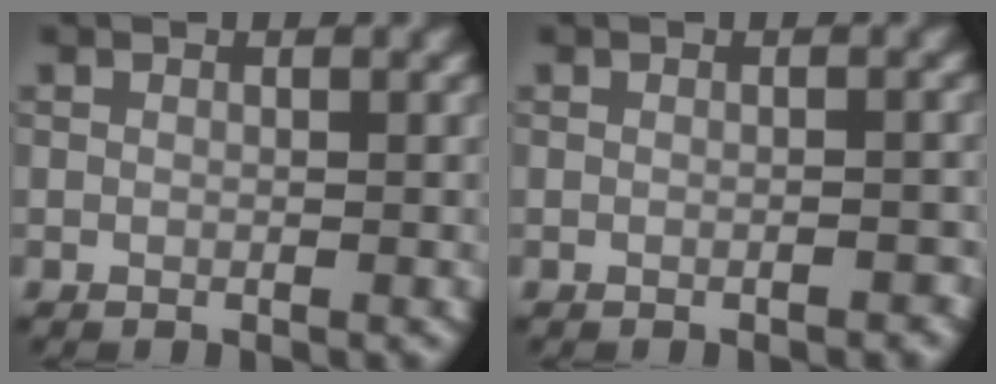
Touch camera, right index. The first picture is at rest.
{"total": 1.0, "force": [-0.7, 0.2, 0.7], "torque": [-0.010, 0.004, -0.008]}